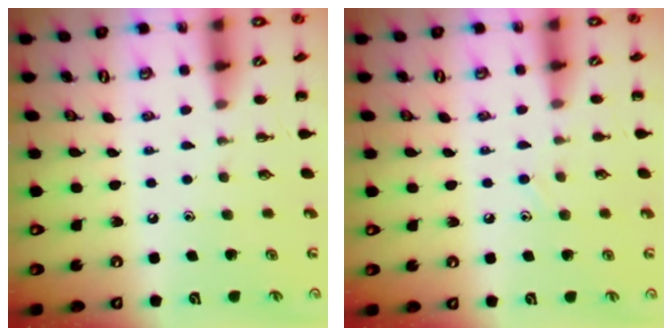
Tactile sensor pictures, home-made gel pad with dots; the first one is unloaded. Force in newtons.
{"total": 6.5, "press": 6.1, "slide": 2.3}